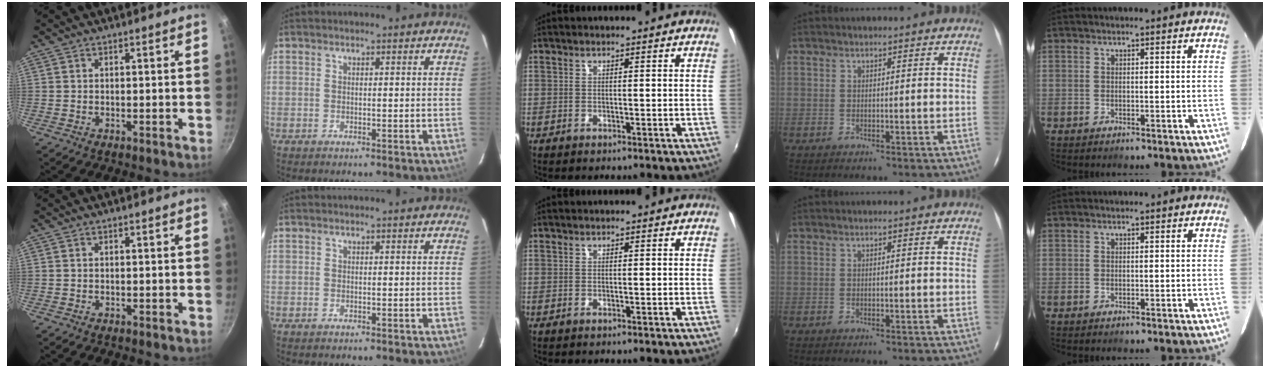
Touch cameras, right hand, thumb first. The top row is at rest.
{}